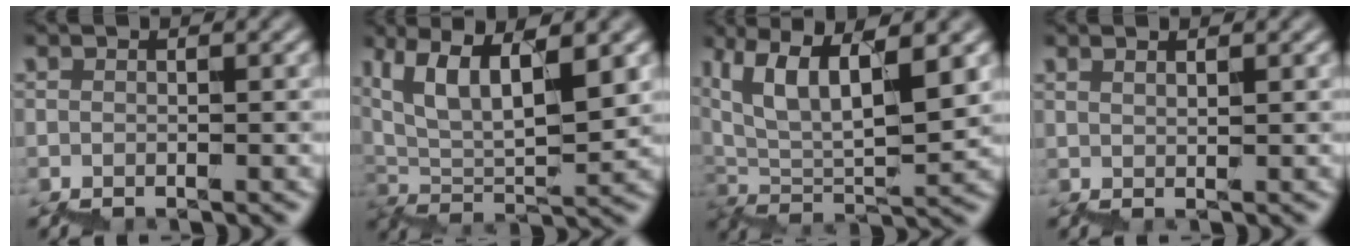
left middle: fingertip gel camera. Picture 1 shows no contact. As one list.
[{"total": 7.7, "force": [4.9, 2.0, 5.5], "torque": [-0.094, 0.011, 0.099]}, {"total": 8.5, "force": [5.4, 2.2, 6.2], "torque": [-0.110, 0.011, 0.108]}, {"total": 1.5, "force": [1.2, 0.3, 0.7], "torque": [0.004, 0.001, 0.021]}]